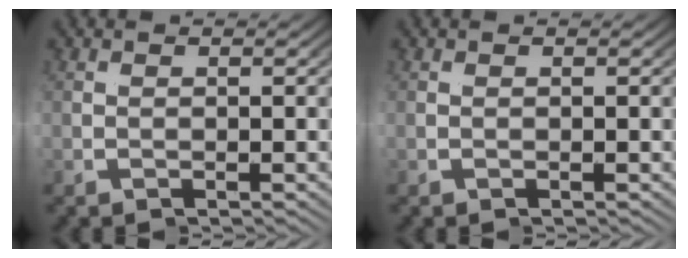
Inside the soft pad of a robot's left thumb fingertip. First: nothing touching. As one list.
[{"total": 0.0}]